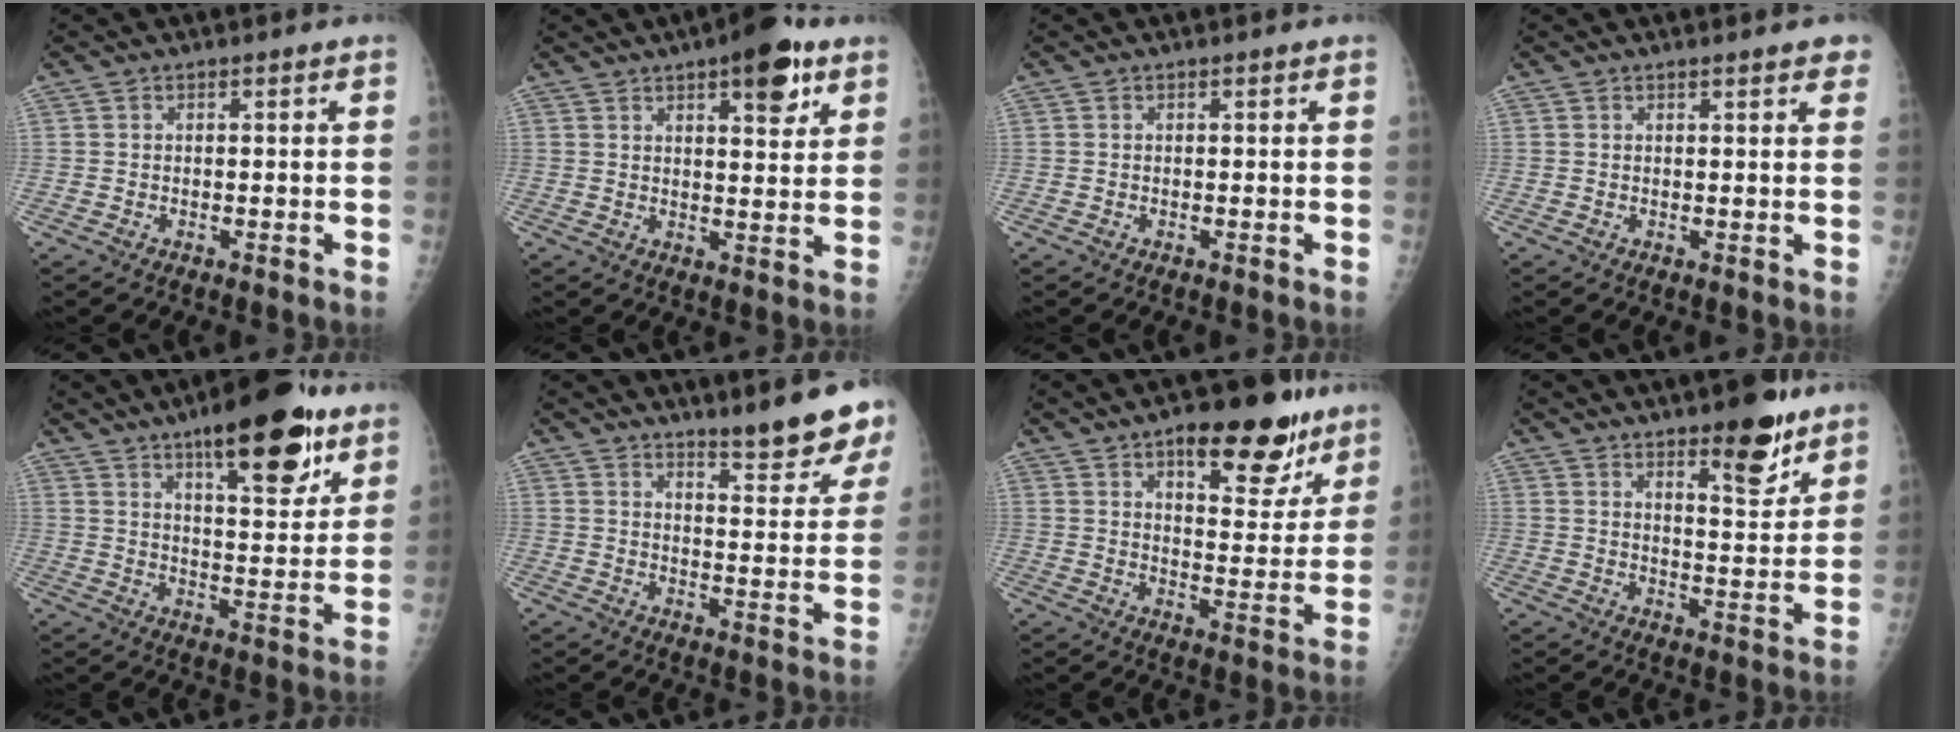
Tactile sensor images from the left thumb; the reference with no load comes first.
{"total": 10.3, "force": [5.7, 3.7, 7.8], "torque": [-0.083, -0.022, 0.074]}
{"total": 0.0}
{"total": 3.7, "force": [2.7, 0.9, 2.3], "torque": [-0.013, -0.001, 0.028]}
{"total": 18.1, "force": [10.9, 6.0, 13.2], "torque": [-0.153, -0.053, 0.161]}
{"total": 10.3, "force": [8.2, 1.7, 6.0], "torque": [-0.054, -0.061, 0.114]}
{"total": 16.8, "force": [10.3, 7.1, 11.2], "torque": [-0.097, -0.052, 0.146]}
{"total": 10.9, "force": [7.2, 3.5, 7.4], "torque": [-0.080, -0.049, 0.106]}